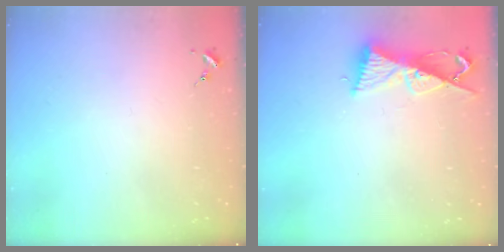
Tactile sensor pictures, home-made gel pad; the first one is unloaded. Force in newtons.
{"total": 9.6, "press": 9.6, "slide": 0.4}